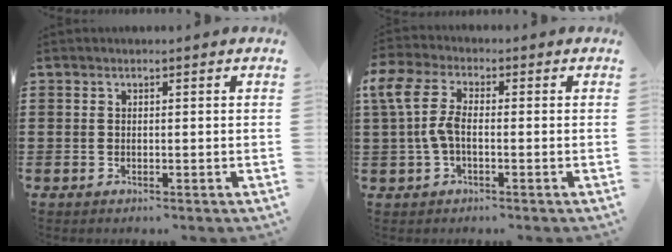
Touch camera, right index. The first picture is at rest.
{"total": 6.8, "force": [-0.2, 3.5, 5.8], "torque": [-0.150, 0.000, -0.015]}